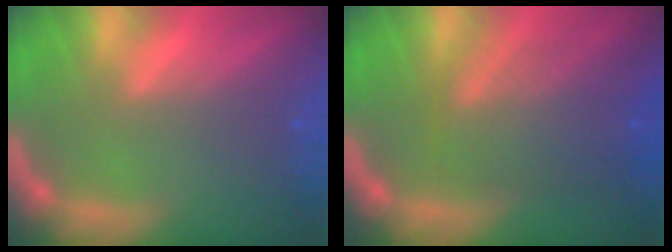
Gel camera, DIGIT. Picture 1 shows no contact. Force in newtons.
{"total": 7.0}